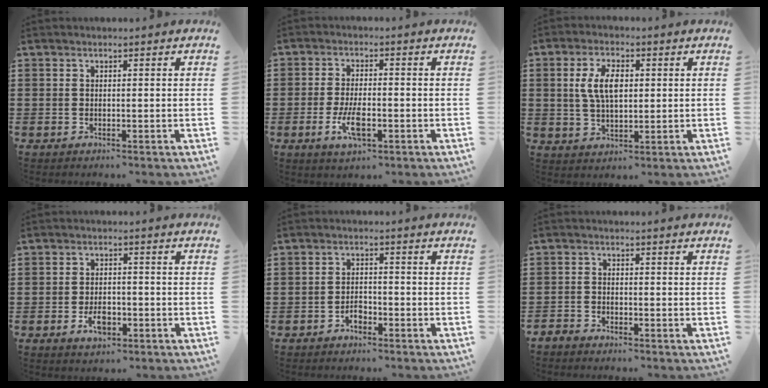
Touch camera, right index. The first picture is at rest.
{"total": 5.7, "force": [-1.9, 2.1, 4.9], "torque": [-0.101, -0.002, -0.036]}
{"total": 6.5, "force": [1.1, 3.3, 5.5], "torque": [-0.114, 0.007, 0.014]}
{"total": 3.8, "force": [-1.5, 2.0, 2.9], "torque": [-0.057, 0.000, -0.027]}
{"total": 2.1, "force": [-1.6, 1.0, 0.9], "torque": [-0.022, 0.002, -0.034]}
{"total": 1.7, "force": [-1.7, 0.4, 0.0], "torque": [-0.006, 0.003, -0.036]}